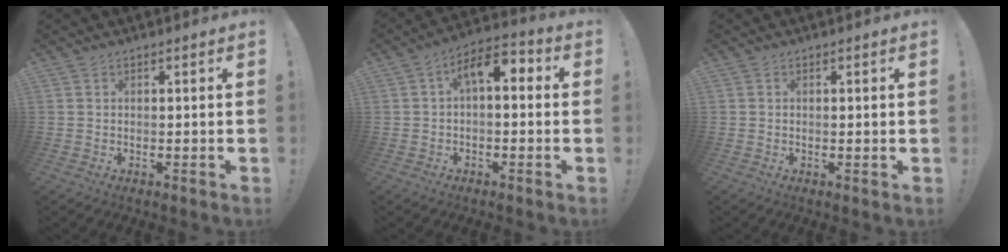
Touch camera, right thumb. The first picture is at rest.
{"total": 8.4, "force": [1.3, 4.1, 7.3], "torque": [-0.107, 0.001, 0.023]}
{"total": 0.6, "force": [0.2, 0.0, 0.5], "torque": [-0.002, -0.004, 0.003]}